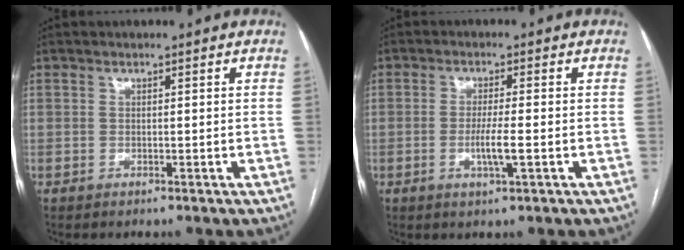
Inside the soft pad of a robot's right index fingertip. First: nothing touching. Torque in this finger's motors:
{"motor_torque": [0.37, -0.22, 0.27, 0.07]}